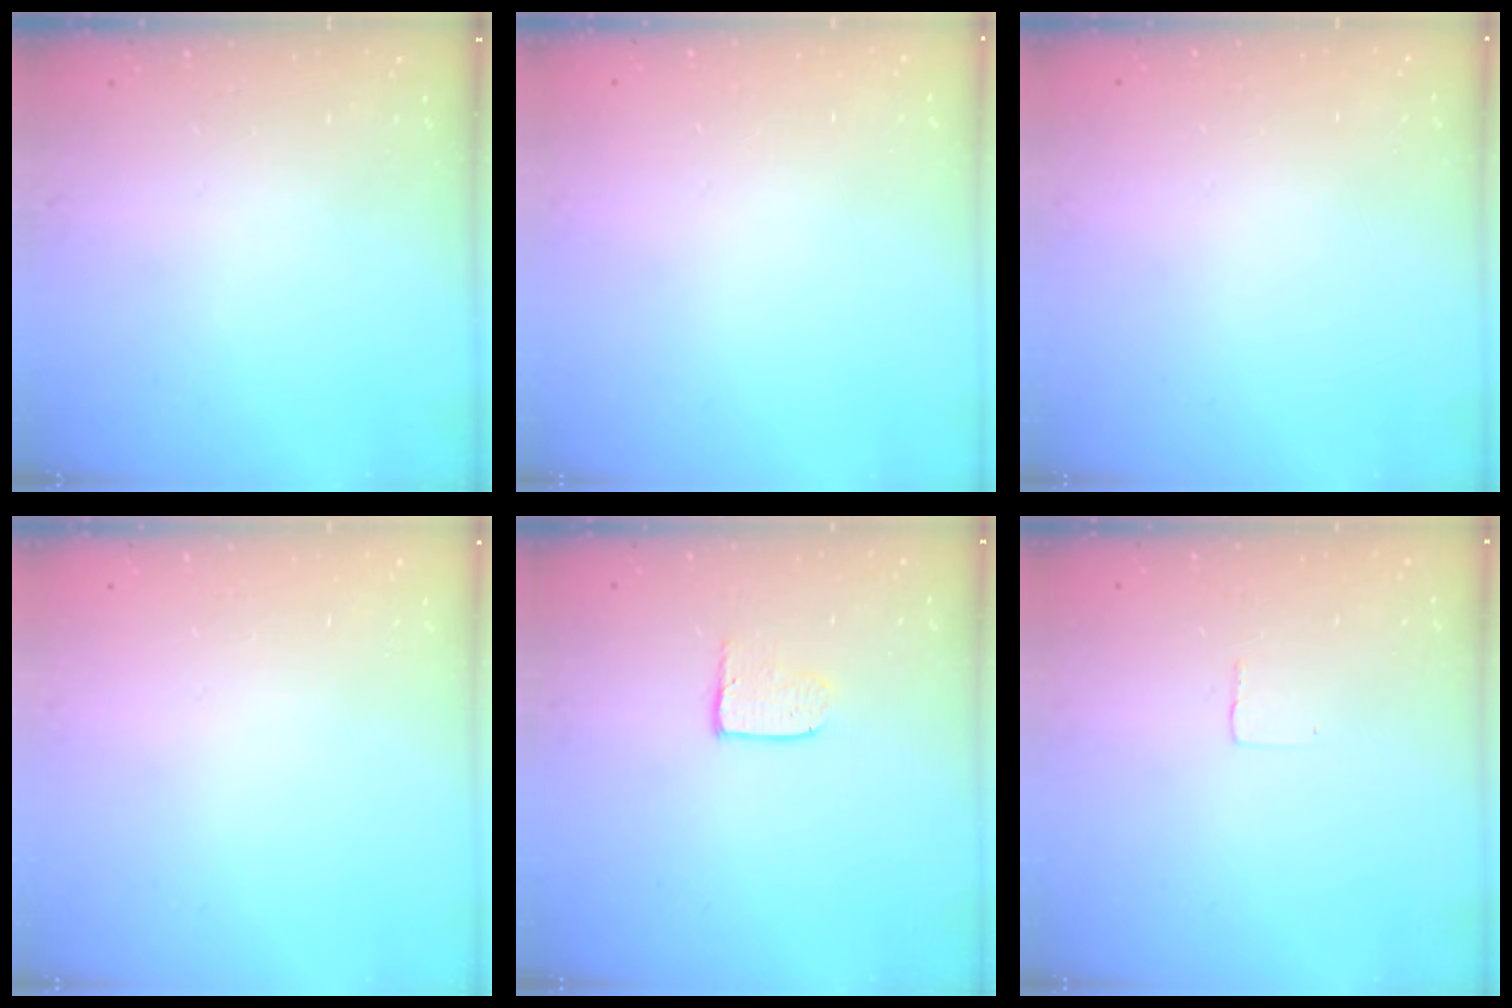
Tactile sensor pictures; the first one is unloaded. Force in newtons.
{"total": 0.0}
{"total": 0.0}
{"total": 0.0}
{"total": 3.9, "press": 3.9, "slide": 0.4}
{"total": 1.9, "press": 1.9, "slide": 0.1}